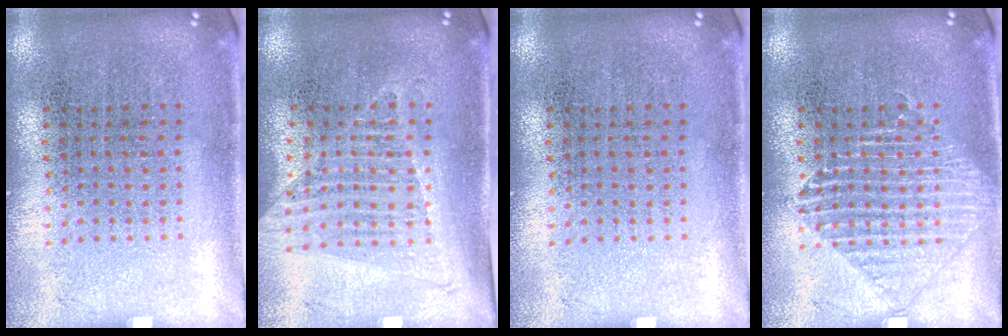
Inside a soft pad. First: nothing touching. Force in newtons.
{"total": 1.3, "press": 1.2, "slide": 0.6}
{"total": 0.0}
{"total": 2.0, "press": 2.0, "slide": 0.3}